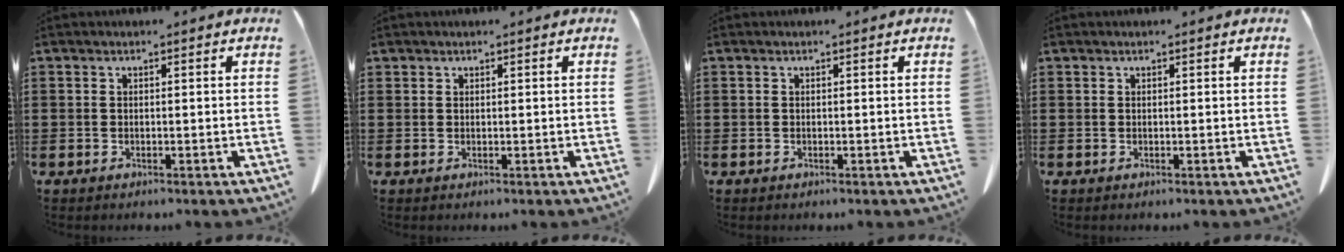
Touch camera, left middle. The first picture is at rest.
{"total": 0.5, "force": [0.4, 0.3, 0.0], "torque": [-0.003, 0.000, 0.009]}
{"total": 0.0}
{"total": 0.0}